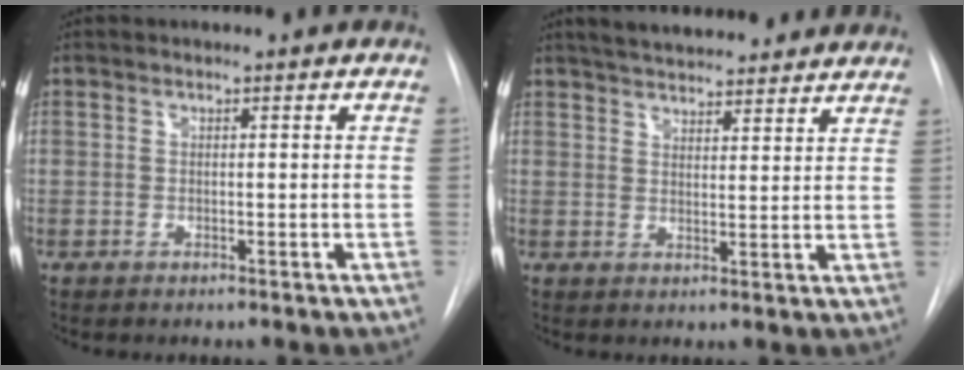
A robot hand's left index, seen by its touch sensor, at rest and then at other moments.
{"total": 16.0, "force": [14.2, 3.7, 6.2], "torque": [-0.090, 0.025, 0.189]}